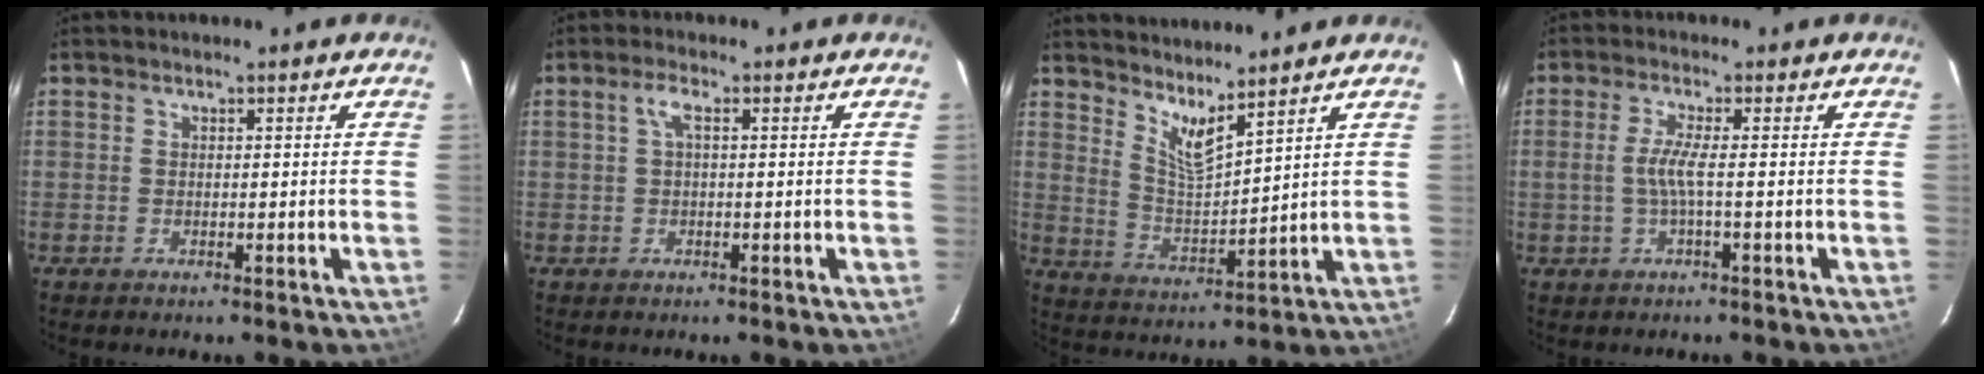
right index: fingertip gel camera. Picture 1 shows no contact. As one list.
[{"total": 2.2, "force": [0.4, 0.5, 2.1], "torque": [-0.041, 0.009, 0.007]}, {"total": 6.9, "force": [5.7, 0.5, 3.8], "torque": [-0.071, -0.015, 0.113]}, {"total": 3.6, "force": [-0.6, -0.3, 3.5], "torque": [-0.074, 0.000, -0.009]}]